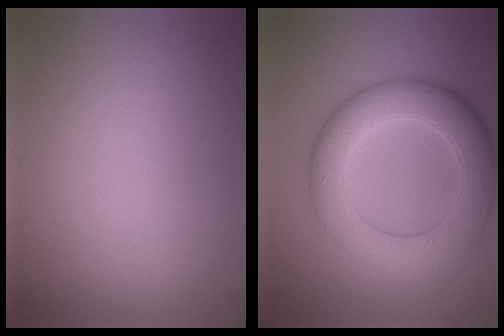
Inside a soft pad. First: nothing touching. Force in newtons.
{"total": 7.4, "press": 7.4, "slide": 0.1}